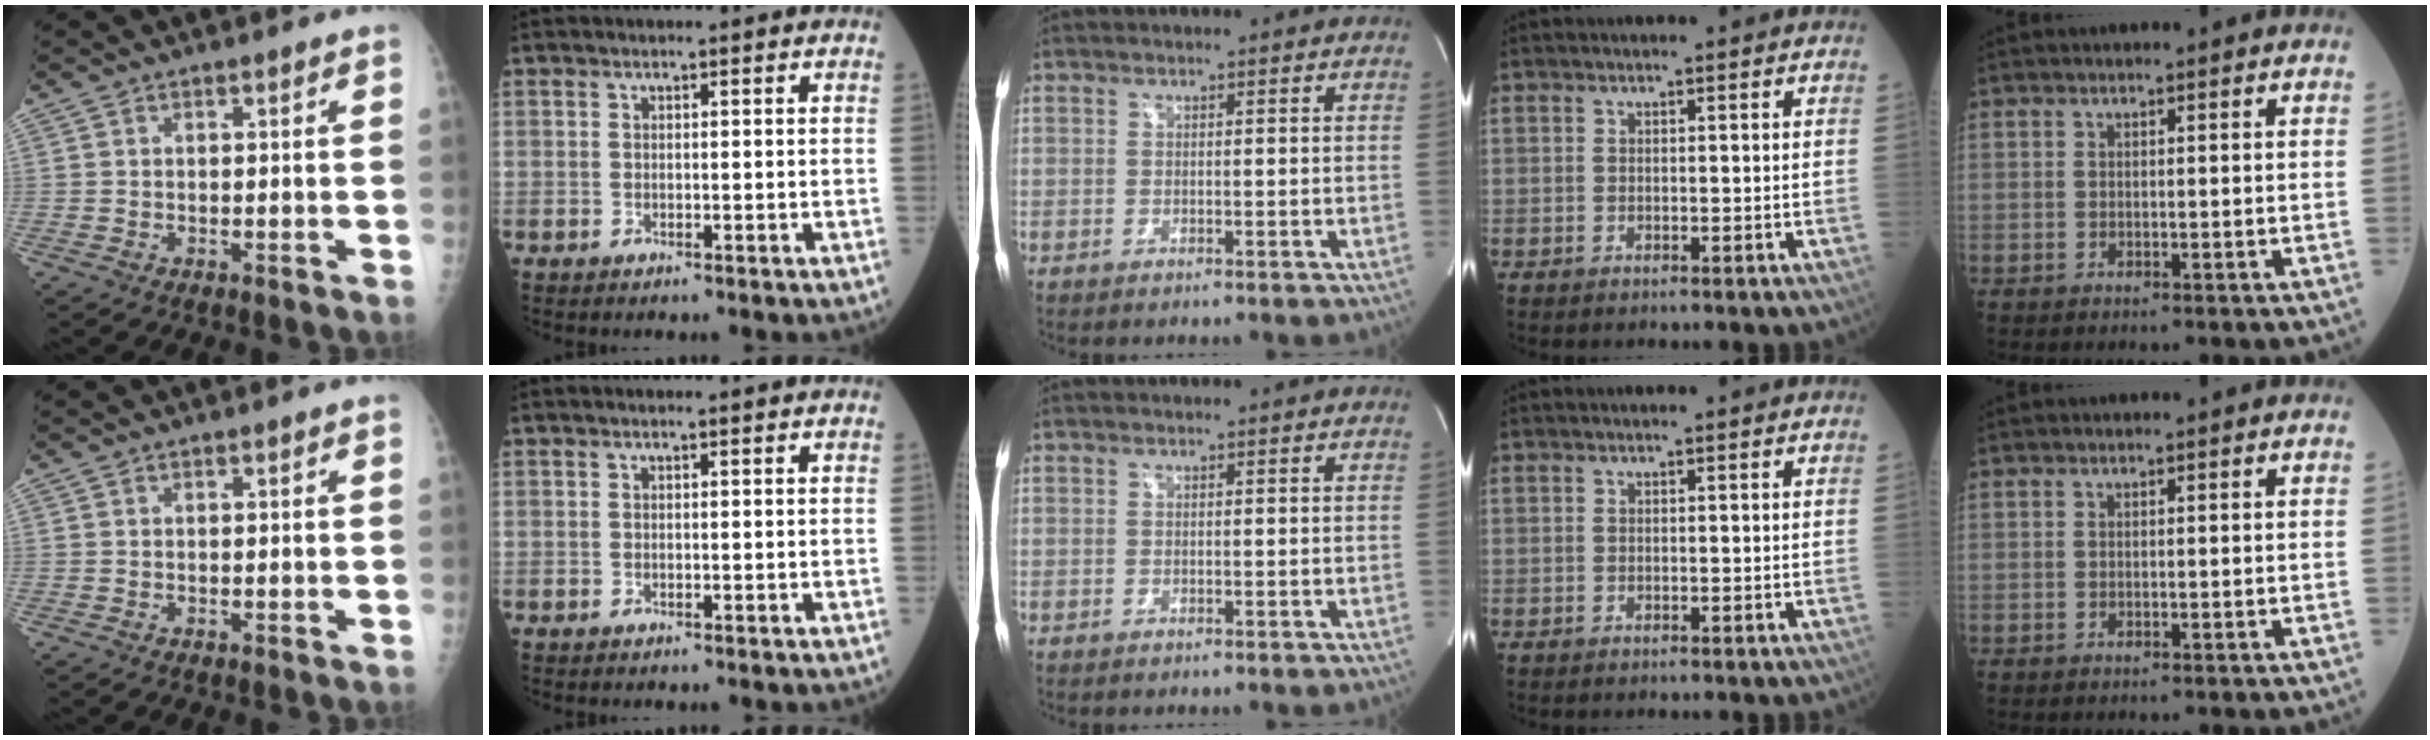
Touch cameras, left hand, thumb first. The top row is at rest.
{}